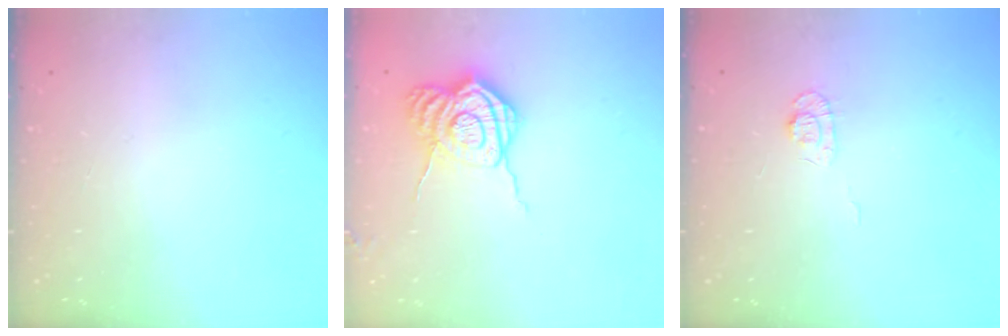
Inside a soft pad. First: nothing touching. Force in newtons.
{"total": 10.8, "press": 10.8, "slide": 0.9}
{"total": 5.6, "press": 5.6, "slide": 0.7}